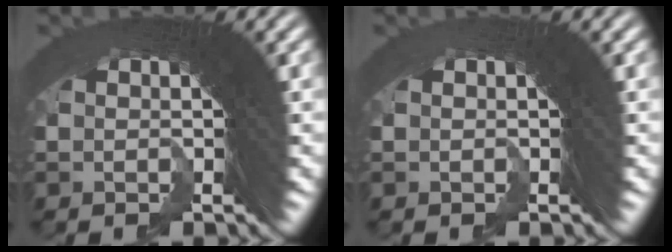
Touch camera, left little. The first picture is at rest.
{"total": 0.0}